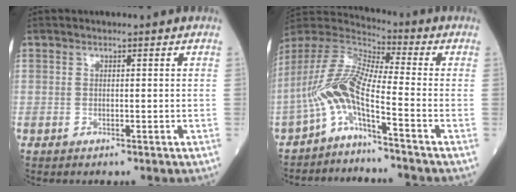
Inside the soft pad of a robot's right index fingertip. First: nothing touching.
{"total": 9.4, "force": [-4.9, 0.5, 7.9], "torque": [-0.182, 0.018, -0.100]}